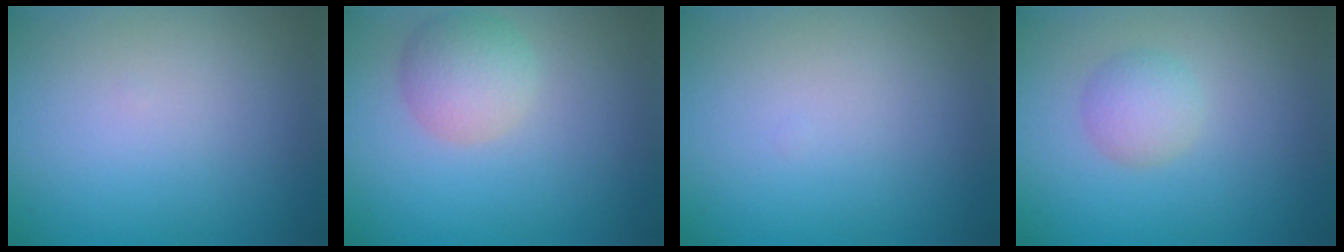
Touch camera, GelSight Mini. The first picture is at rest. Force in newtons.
{"total": 3.4, "press": 3.4, "slide": 0.1}
{"total": 0.0}
{"total": 2.3, "press": 2.3, "slide": 0.1}